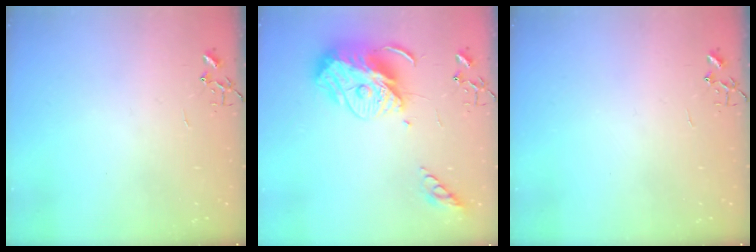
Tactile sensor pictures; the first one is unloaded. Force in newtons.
{"total": 15.0, "press": 14.9, "slide": 1.3}
{"total": 0.0}